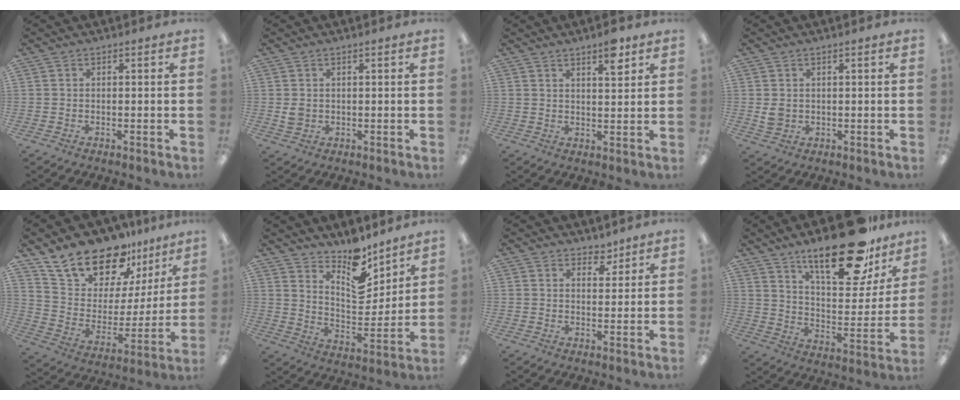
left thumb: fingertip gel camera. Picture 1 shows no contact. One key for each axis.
{"total": 2.1, "fx": 0.5, "fy": 1.8, "fz": 1.1, "tx": -0.014, "ty": 0.000, "tz": 0.007}
{"total": 5.7, "fx": 4.0, "fy": 1.7, "fz": 3.6, "tx": -0.041, "ty": -0.021, "tz": 0.062}
{"total": 2.8, "fx": 0.8, "fy": 2.3, "fz": 1.4, "tx": -0.020, "ty": 0.000, "tz": 0.014}
{"total": 19.8, "fx": 16.3, "fy": 9.0, "fz": 6.7, "tx": -0.136, "ty": -0.117, "tz": 0.297}
{"total": 12.5, "fx": 10.1, "fy": 5.1, "fz": 5.2, "tx": -0.081, "ty": -0.080, "tz": 0.185}
{"total": 3.9, "fx": 3.2, "fy": 2.0, "fz": 0.9, "tx": 0.001, "ty": -0.018, "tz": 0.055}
{"total": 24.7, "fx": 17.7, "fy": 9.2, "fz": 14.6, "tx": -0.214, "ty": -0.108, "tz": 0.295}